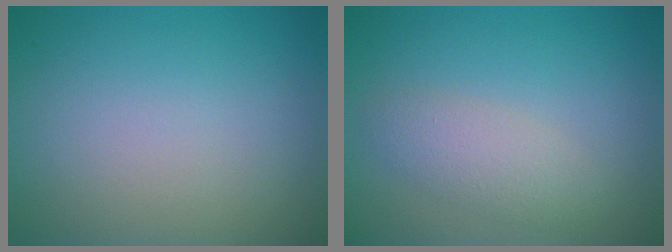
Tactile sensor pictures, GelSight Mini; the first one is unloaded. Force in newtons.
{"total": 2.4, "press": 2.4, "slide": 0.1}